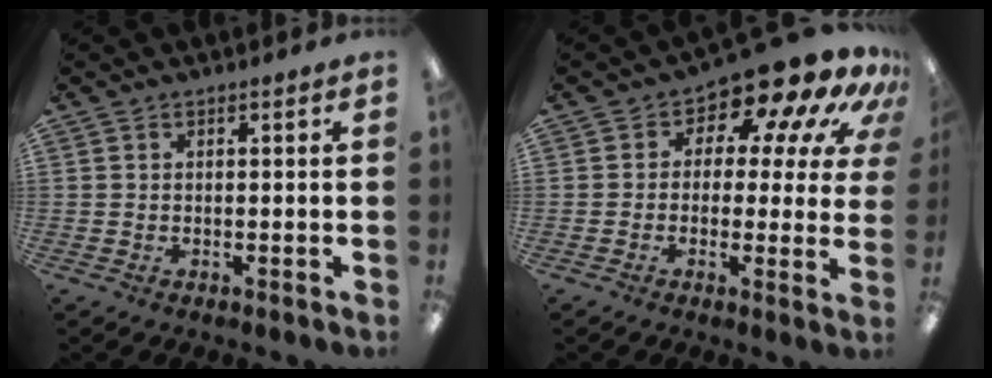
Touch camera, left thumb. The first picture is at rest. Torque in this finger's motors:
{"motor_torque": [1.37, 2.11, 0.16, 0.12, 0.03]}